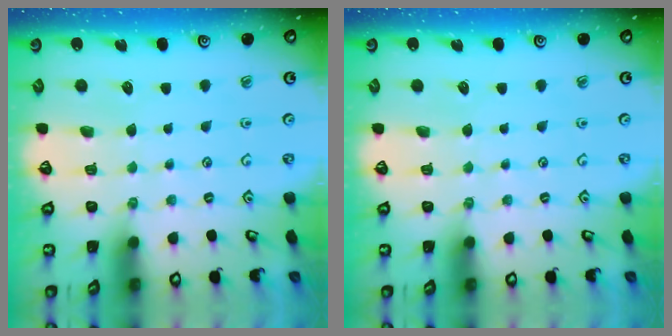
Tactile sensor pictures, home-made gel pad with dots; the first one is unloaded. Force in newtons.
{"total": 0.0}